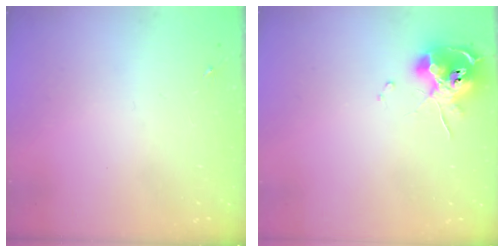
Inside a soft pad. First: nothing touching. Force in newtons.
{"total": 10.6, "press": 10.5, "slide": 1.2}